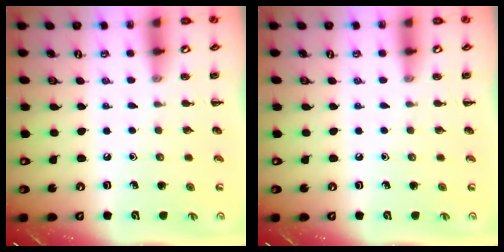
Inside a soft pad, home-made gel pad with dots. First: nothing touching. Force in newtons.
{"total": 0.0}